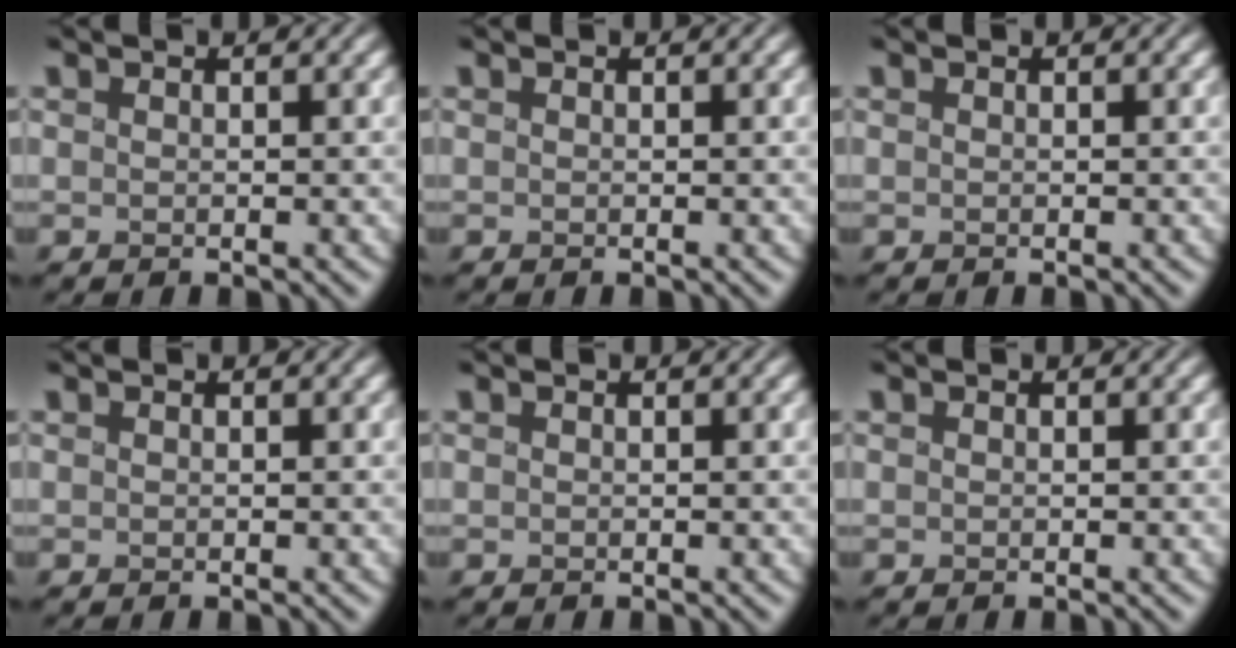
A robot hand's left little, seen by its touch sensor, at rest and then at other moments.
{"total": 0.0}
{"total": 0.0}
{"total": 0.0}
{"total": 0.0}
{"total": 0.0}